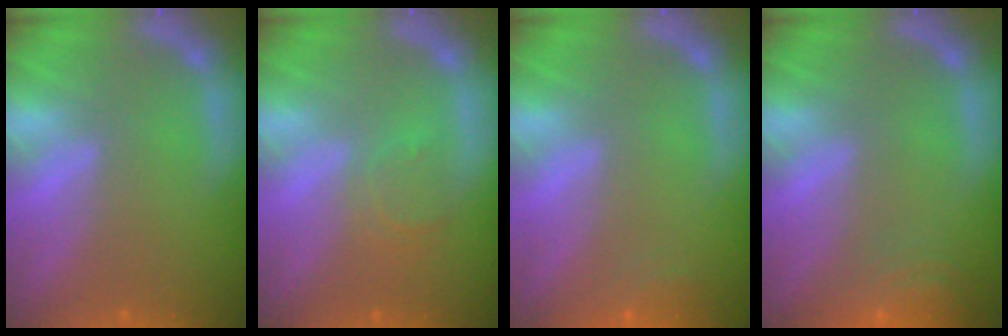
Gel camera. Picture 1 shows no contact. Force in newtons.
{"total": 2.4}
{"total": 1.9}
{"total": 6.5}